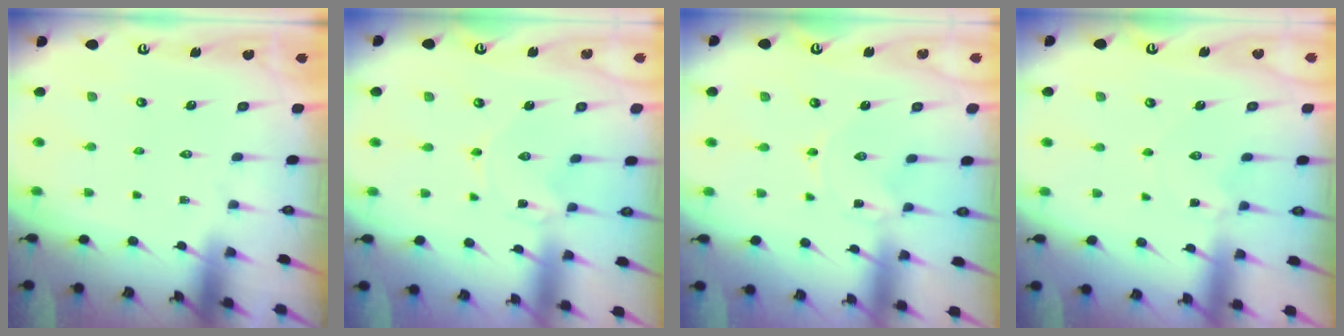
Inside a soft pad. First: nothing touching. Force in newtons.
{"total": 0.0}
{"total": 0.0}
{"total": 1.5, "press": 1.5, "slide": 0.3}